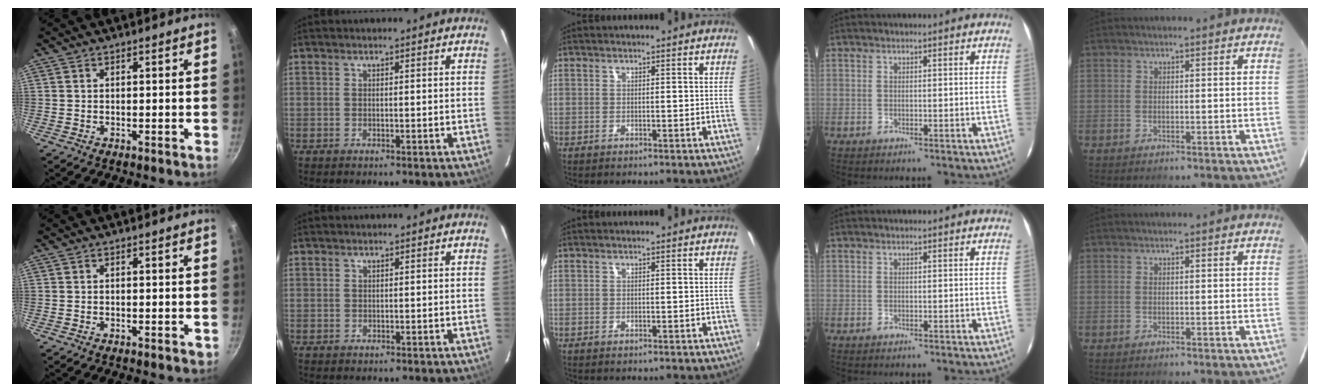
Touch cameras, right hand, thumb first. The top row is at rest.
{"thumb": {"total": 0.8, "force": [-0.3, 0.4, 0.6], "torque": [-0.006, 0.003, -0.005]}, "index": {"total": 0.6, "force": [0.1, 0.6, -0.1], "torque": [0.005, 0.004, 0.002]}}